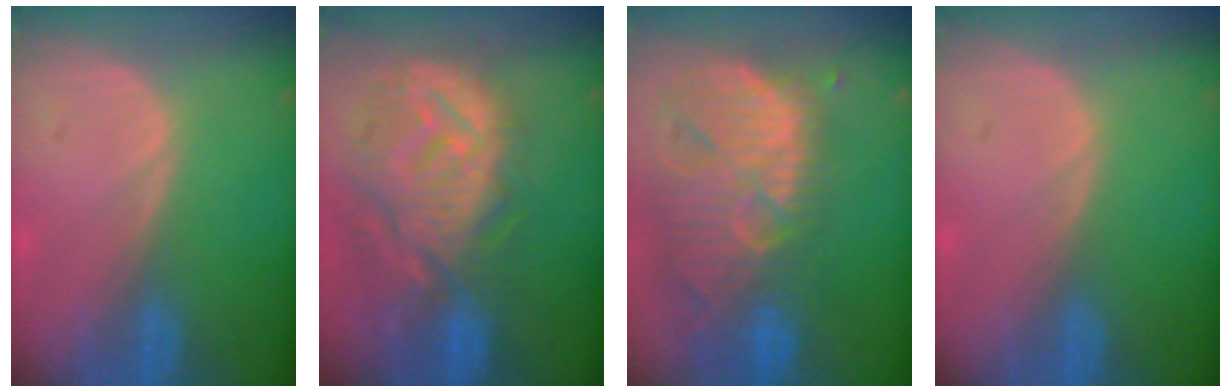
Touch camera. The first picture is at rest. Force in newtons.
{"total": 12.4, "press": 11.1, "slide": 5.6}
{"total": 13.6, "press": 11.6, "slide": 7.2}
{"total": 0.0}